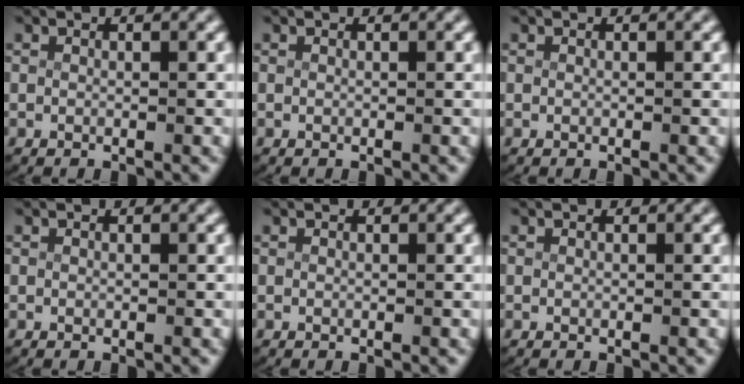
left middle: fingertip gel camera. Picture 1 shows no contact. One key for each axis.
{"total": 0.0}
{"total": 0.0}
{"total": 0.0}
{"total": 0.0}
{"total": 0.0}